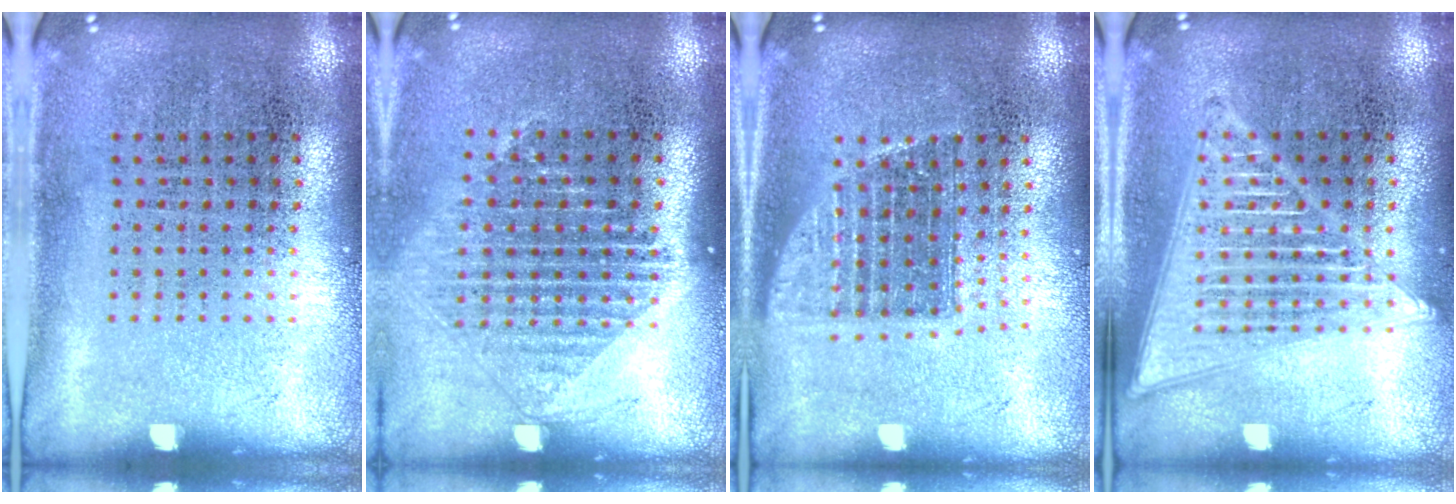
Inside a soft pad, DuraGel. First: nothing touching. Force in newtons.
{"total": 1.2, "press": 1.1, "slide": 0.6}
{"total": 1.3, "press": 1.1, "slide": 0.7}
{"total": 2.9, "press": 2.9, "slide": 0.3}